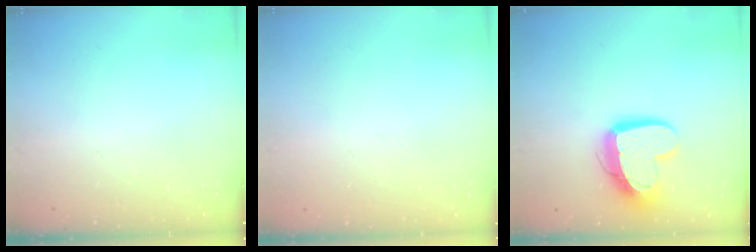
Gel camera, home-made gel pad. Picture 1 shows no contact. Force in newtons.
{"total": 0.0}
{"total": 15.4, "press": 15.4, "slide": 1.6}